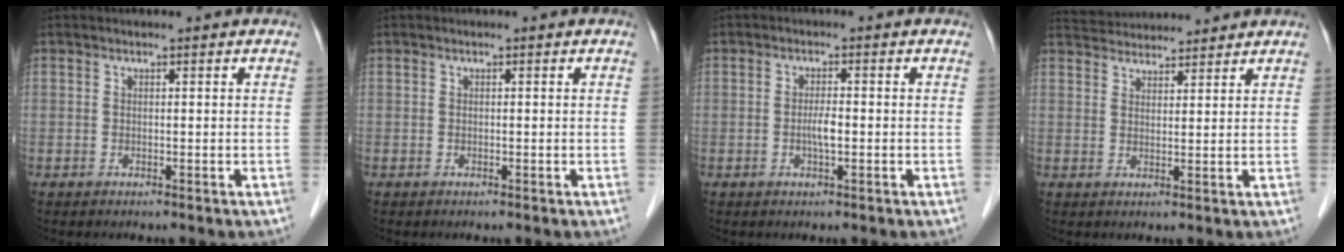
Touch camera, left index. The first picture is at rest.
{"total": 0.0}
{"total": 2.2, "force": [-0.6, 0.4, 2.1], "torque": [-0.042, -0.002, -0.011]}
{"total": 8.9, "force": [8.6, 1.4, 1.9], "torque": [-0.034, 0.032, 0.133]}